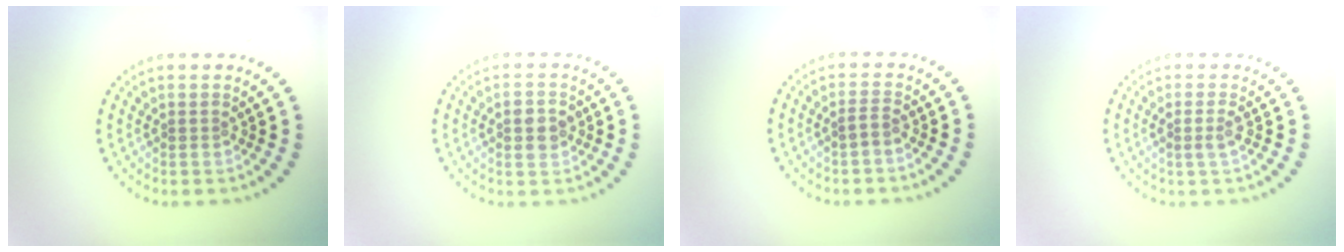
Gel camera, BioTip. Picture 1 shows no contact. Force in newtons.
{"total": 2.7, "press": 2.7, "slide": 0.1}
{"total": 0.6, "press": 0.4, "slide": 0.5}
{"total": 1.3, "press": 1.0, "slide": 0.7}